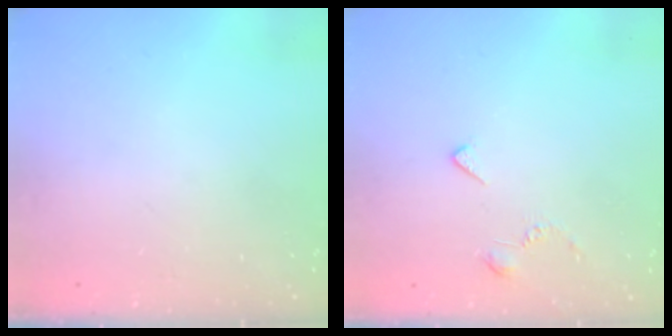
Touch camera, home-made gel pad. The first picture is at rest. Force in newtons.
{"total": 3.0, "press": 2.9, "slide": 0.7}